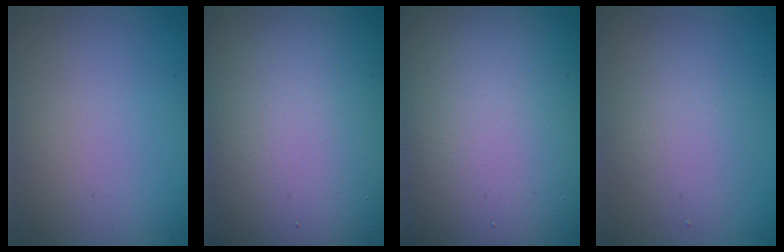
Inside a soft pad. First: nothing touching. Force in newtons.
{"total": 18.8, "press": 18.8, "slide": 0.9}
{"total": 23.6, "press": 23.6, "slide": 1.3}
{"total": 2.5, "press": 2.5, "slide": 0.1}